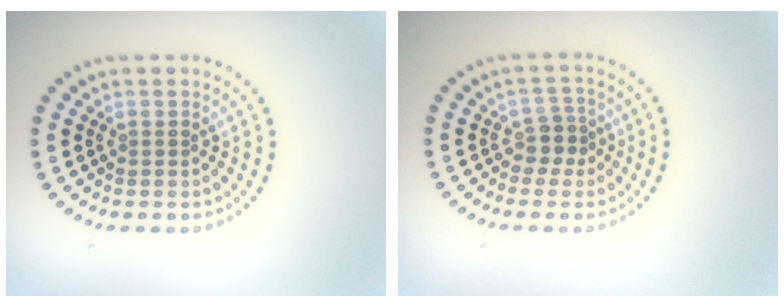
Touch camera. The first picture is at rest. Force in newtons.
{"total": 2.0, "press": 1.6, "slide": 1.2}